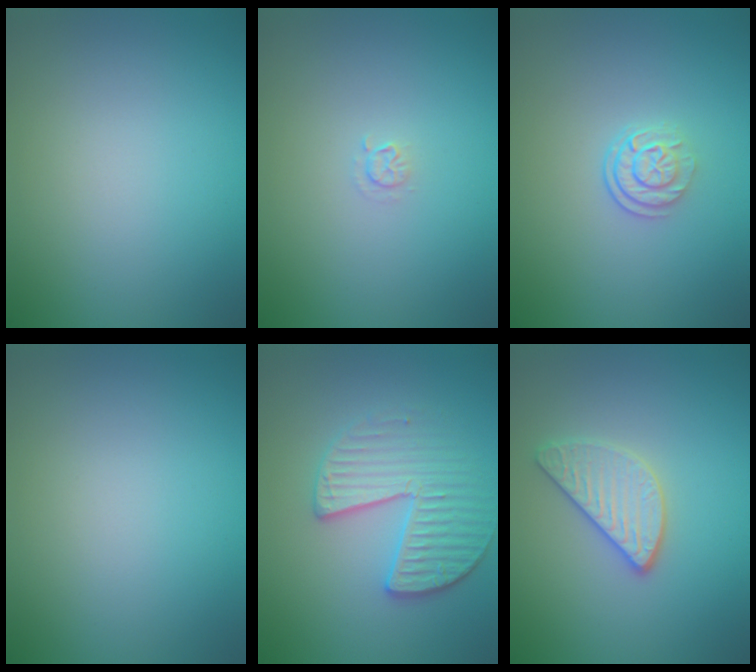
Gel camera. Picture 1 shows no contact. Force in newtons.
{"total": 0.7, "press": 0.3, "slide": 0.6}
{"total": 2.5, "press": 1.8, "slide": 1.7}
{"total": 0.0}
{"total": 3.5, "press": 3.3, "slide": 1.2}
{"total": 2.8, "press": 2.7, "slide": 0.9}